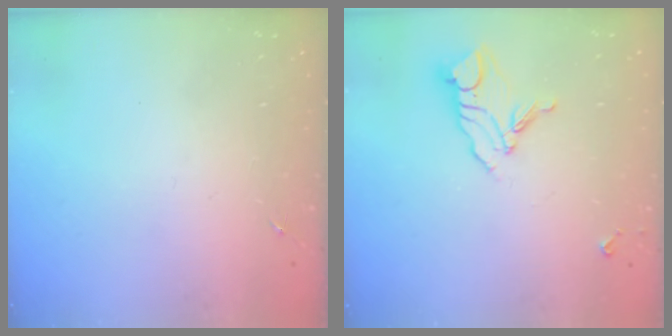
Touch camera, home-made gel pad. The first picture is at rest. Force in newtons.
{"total": 10.7, "press": 10.6, "slide": 1.0}